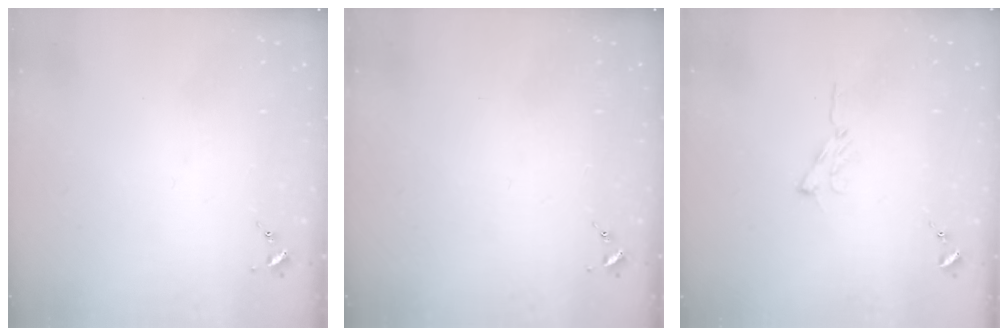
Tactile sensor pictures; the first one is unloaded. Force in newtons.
{"total": 0.0}
{"total": 5.8, "press": 5.8, "slide": 0.6}